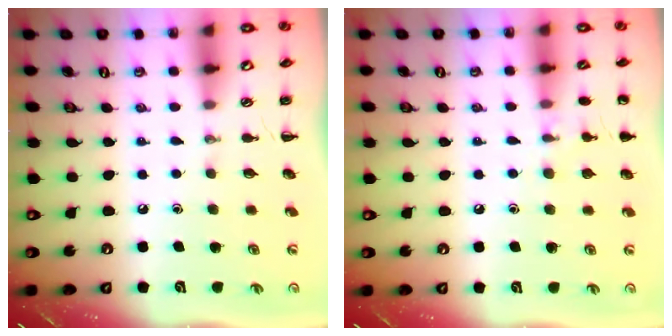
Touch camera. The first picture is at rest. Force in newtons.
{"total": 6.6, "press": 6.3, "slide": 1.9}